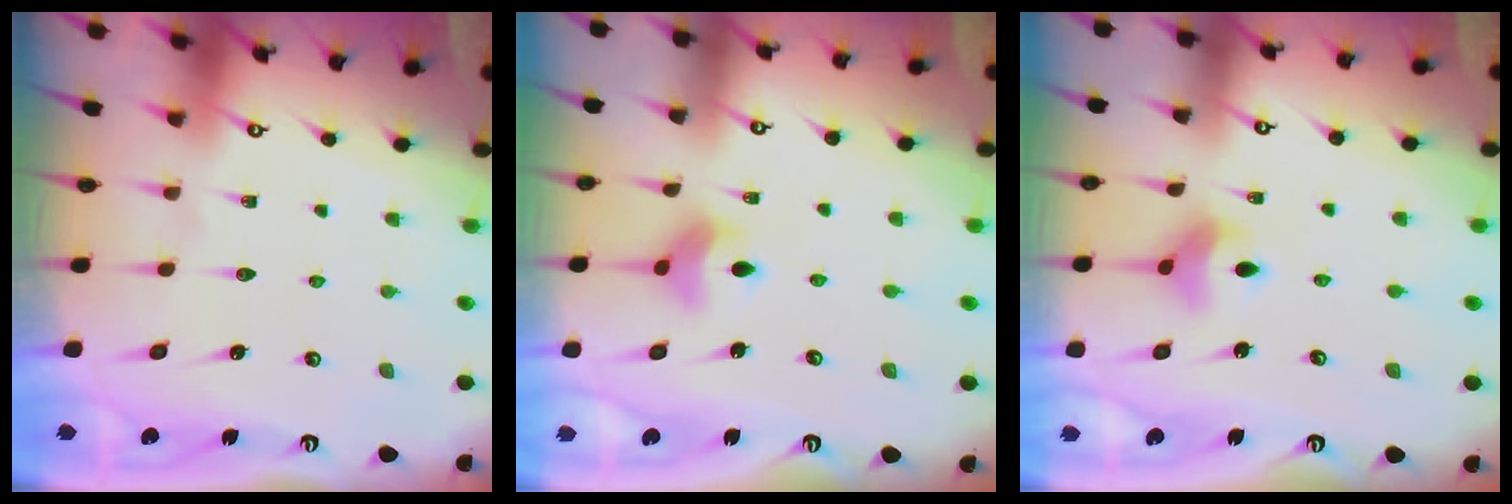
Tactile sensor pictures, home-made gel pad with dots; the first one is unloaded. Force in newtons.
{"total": 7.3, "press": 7.2, "slide": 1.2}
{"total": 5.7, "press": 5.6, "slide": 0.7}